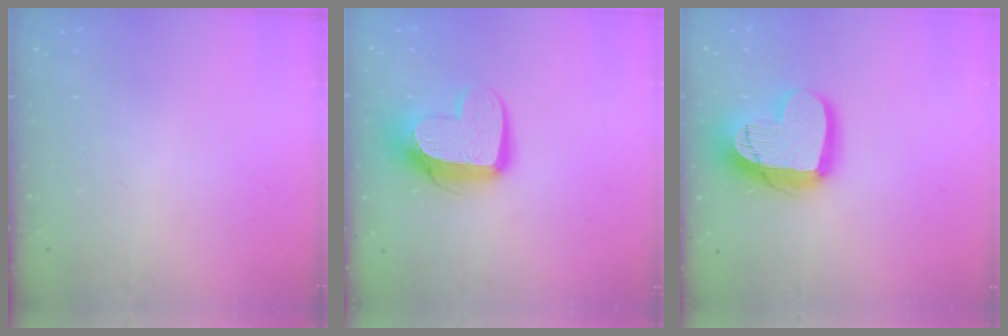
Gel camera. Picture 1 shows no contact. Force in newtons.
{"total": 12.2, "press": 12.2, "slide": 1.2}
{"total": 17.4, "press": 17.4, "slide": 1.4}